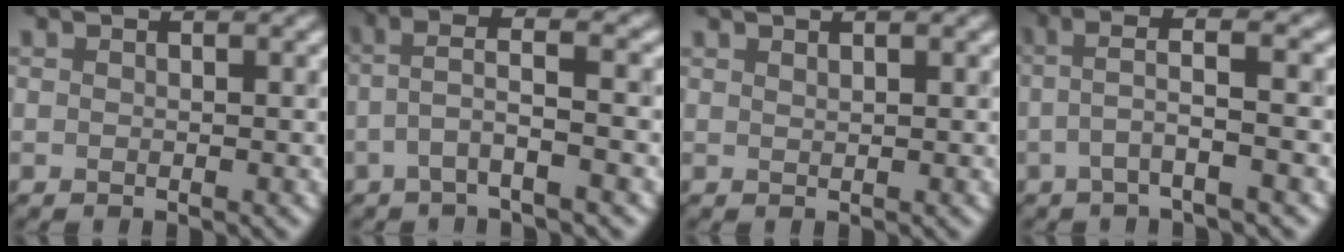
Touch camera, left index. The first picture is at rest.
{"total": 3.4, "force": [-0.9, 0.4, 3.3], "torque": [-0.067, 0.018, -0.016]}
{"total": 1.1, "force": [1.0, 0.3, 0.3], "torque": [0.006, 0.002, 0.012]}
{"total": 3.5, "force": [-0.3, 0.4, 3.4], "torque": [-0.064, 0.014, -0.001]}